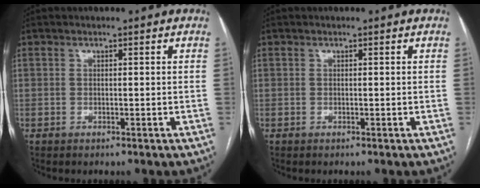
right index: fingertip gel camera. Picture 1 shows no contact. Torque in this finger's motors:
{"motor_torque": [0.00, 0.00, 0.00, 0.00]}